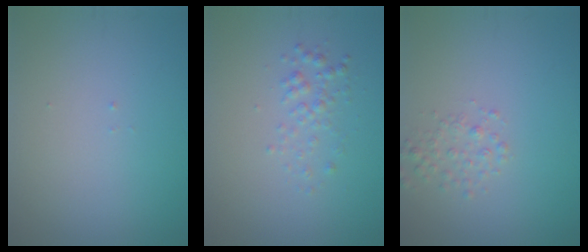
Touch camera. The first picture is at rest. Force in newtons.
{"total": 1.5, "press": 1.5, "slide": 0.1}
{"total": 1.5, "press": 1.5, "slide": 0.1}